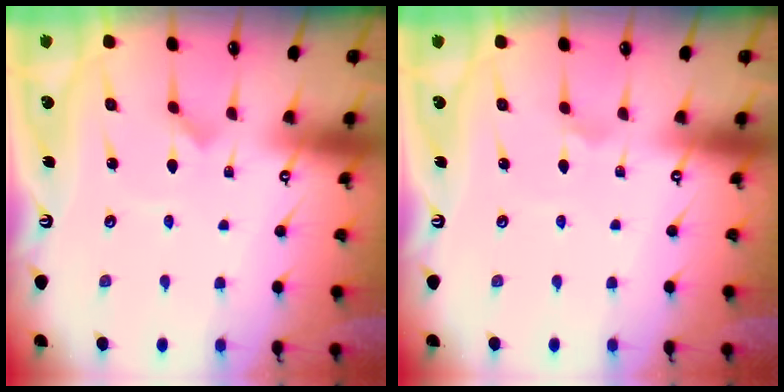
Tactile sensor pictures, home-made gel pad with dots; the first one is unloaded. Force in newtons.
{"total": 0.7, "press": 0.5, "slide": 0.4}